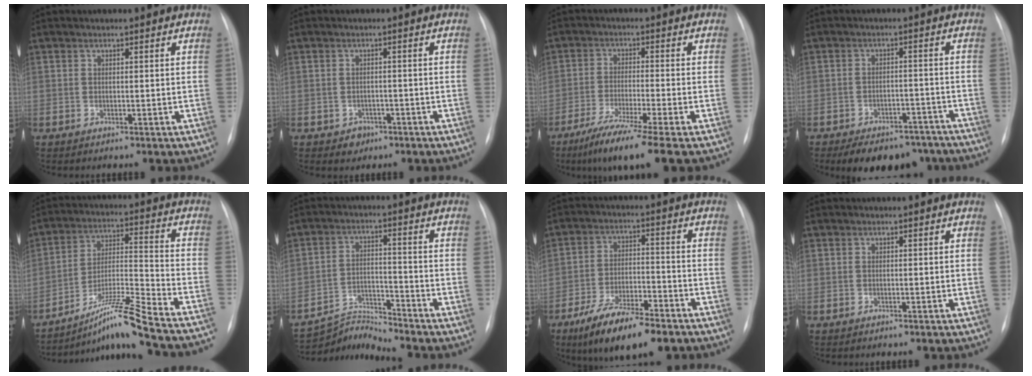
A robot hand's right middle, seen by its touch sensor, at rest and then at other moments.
{"total": 2.3, "force": [-1.2, 1.9, 0.4], "torque": [0.000, 0.007, -0.012]}
{"total": 9.8, "force": [-6.8, -1.2, 7.0], "torque": [-0.125, -0.036, -0.118]}
{"total": 13.4, "force": [-10.6, 6.5, 5.1], "torque": [-0.070, 0.013, -0.134]}
{"total": 20.8, "force": [-17.8, -0.9, 10.8], "torque": [-0.150, 0.005, -0.276]}
{"total": 6.3, "force": [-5.8, -1.6, -1.9], "torque": [0.024, 0.003, -0.104]}
{"total": 12.7, "force": [-8.8, 3.4, 8.5], "torque": [-0.151, -0.014, -0.150]}
{"total": 0.0}